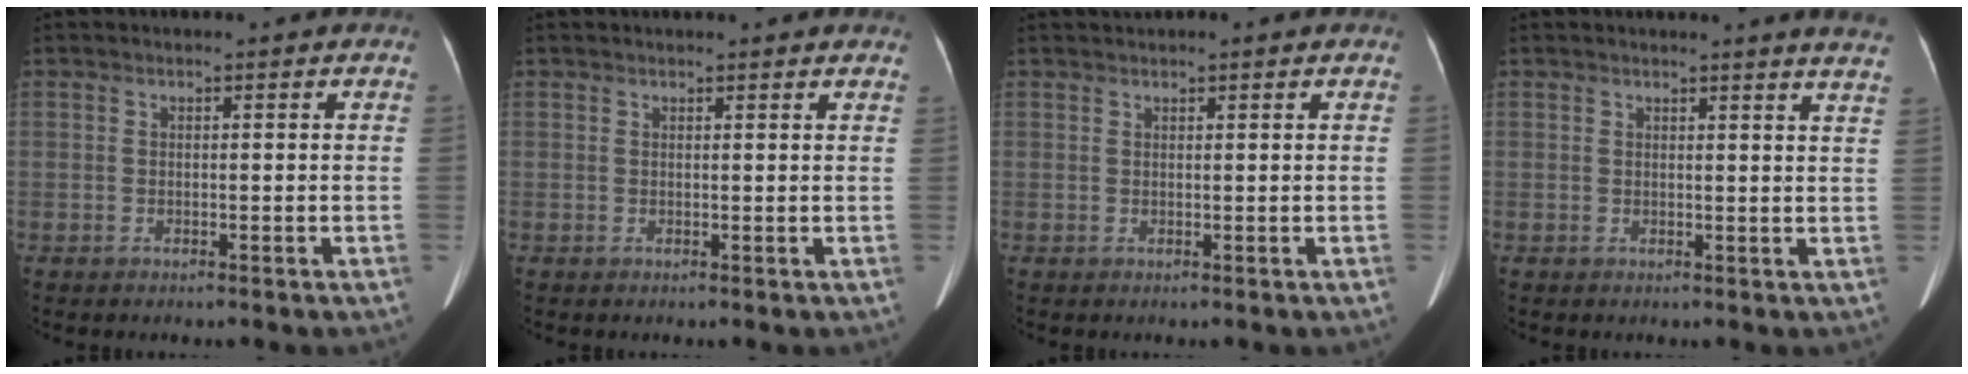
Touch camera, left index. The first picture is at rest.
{"total": 5.8, "force": [5.4, 0.8, 2.1], "torque": [-0.025, 0.020, 0.052]}
{"total": 1.6, "force": [1.5, 0.1, 0.7], "torque": [-0.007, 0.024, 0.025]}
{"total": 7.5, "force": [7.0, -0.8, 2.7], "torque": [-0.027, -0.037, 0.050]}